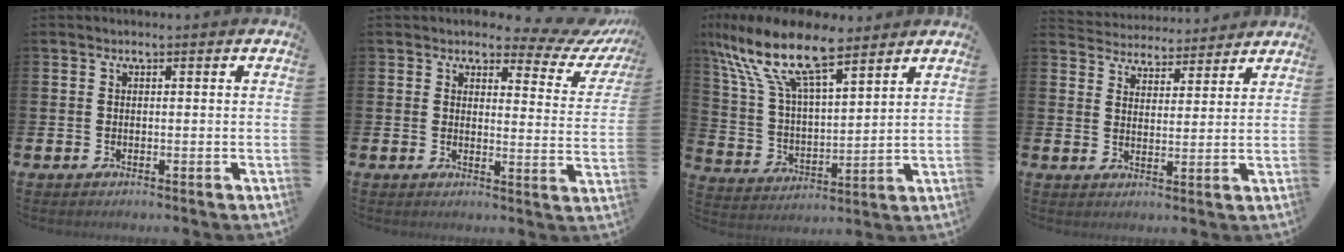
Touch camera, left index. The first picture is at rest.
{"total": 4.1, "force": [3.5, 1.8, 1.2], "torque": [-0.019, -0.033, 0.051]}
{"total": 13.1, "force": [10.1, 4.2, 7.3], "torque": [-0.184, -0.038, 0.178]}
{"total": 4.4, "force": [4.2, 1.0, -0.6], "torque": [-0.007, -0.033, 0.073]}